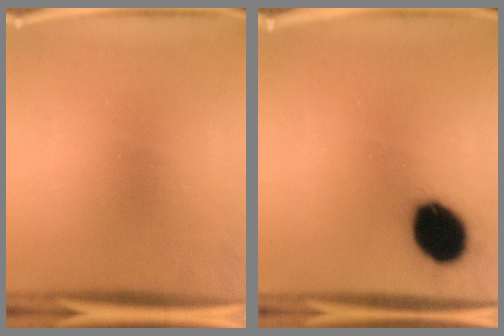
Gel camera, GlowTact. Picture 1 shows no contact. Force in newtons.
{"total": 14.8}